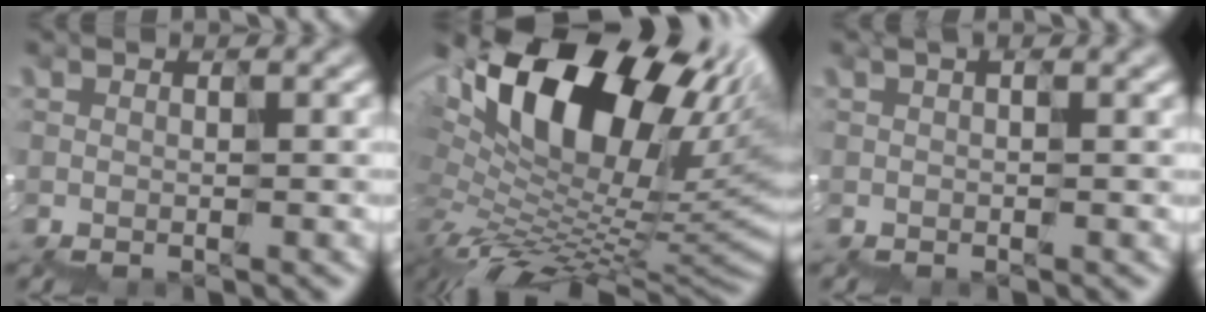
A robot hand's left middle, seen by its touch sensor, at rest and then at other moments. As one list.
[{"total": 14.8, "force": [5.5, 8.1, 11.2], "torque": [-0.192, 0.024, 0.099]}, {"total": 1.3, "force": [0.5, 0.4, 1.1], "torque": [-0.010, 0.007, 0.005]}]